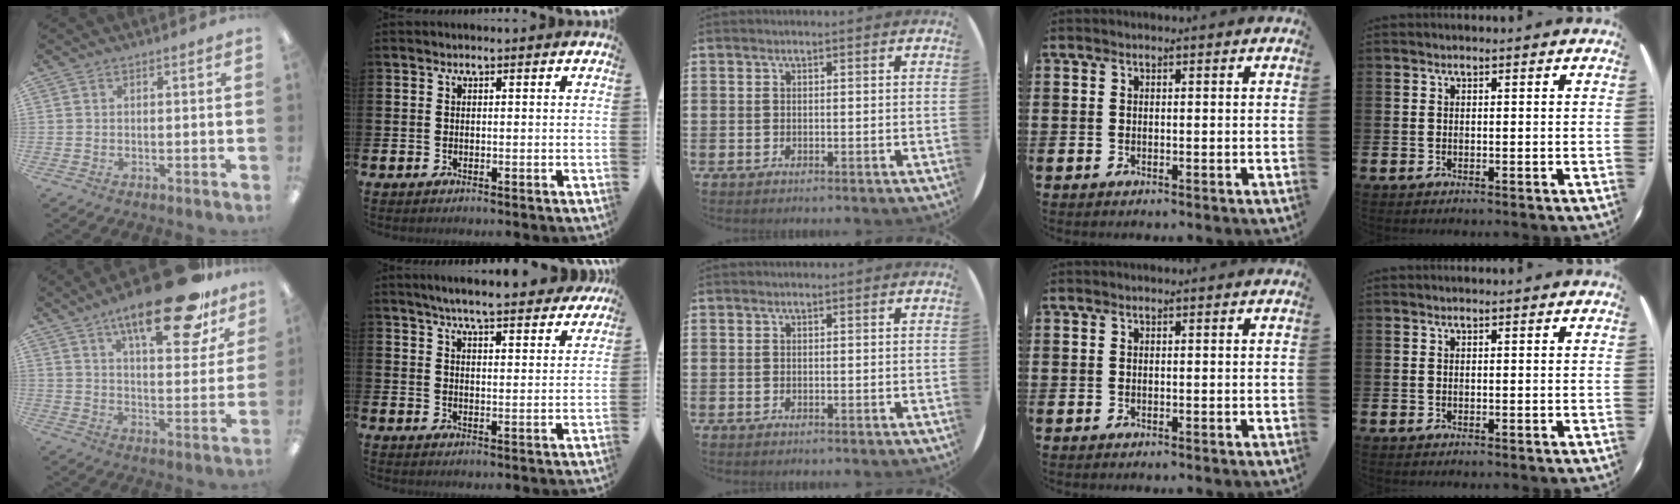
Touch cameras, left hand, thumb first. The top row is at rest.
{"thumb": {"total": 21.8, "force": [14.6, 7.0, 14.6], "torque": [-0.215, -0.081, 0.233]}, "index": {"total": 6.1, "force": [5.9, 0.4, 1.6], "torque": [-0.037, -0.032, 0.102]}}